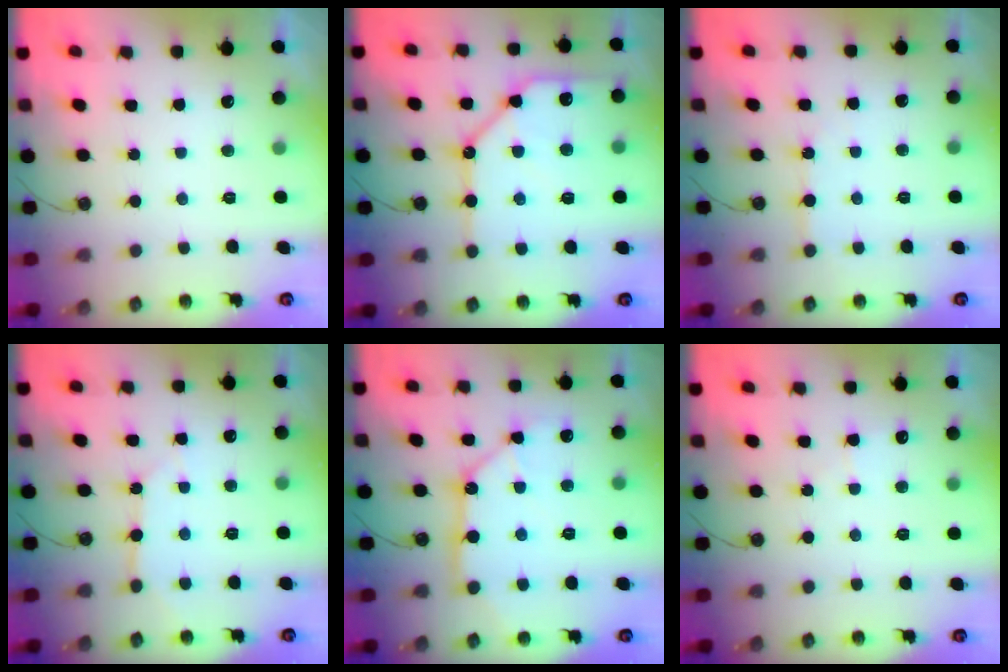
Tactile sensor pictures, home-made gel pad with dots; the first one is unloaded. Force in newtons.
{"total": 16.1, "press": 16.0, "slide": 1.7}
{"total": 3.4, "press": 3.3, "slide": 0.6}
{"total": 4.7, "press": 4.7, "slide": 0.4}
{"total": 11.1, "press": 11.0, "slide": 1.4}
{"total": 5.0, "press": 4.9, "slide": 0.6}